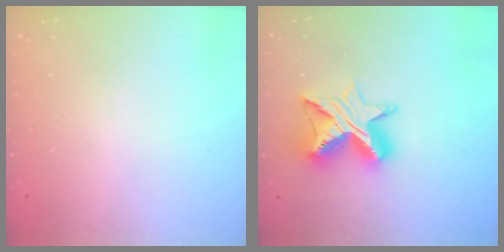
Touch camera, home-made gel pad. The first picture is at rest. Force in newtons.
{"total": 12.6, "press": 12.6, "slide": 0.7}